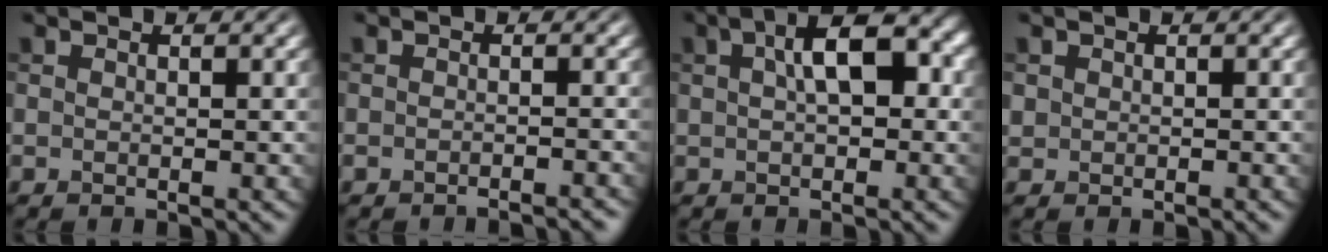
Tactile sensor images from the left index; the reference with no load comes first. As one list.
[{"total": 1.9, "force": [-1.8, 0.1, 0.4], "torque": [0.005, 0.006, -0.022]}, {"total": 6.4, "force": [1.6, 2.9, 5.4], "torque": [-0.084, 0.018, 0.020]}, {"total": 0.7, "force": [0.4, 0.6, -0.1], "torque": [0.004, -0.003, 0.003]}]